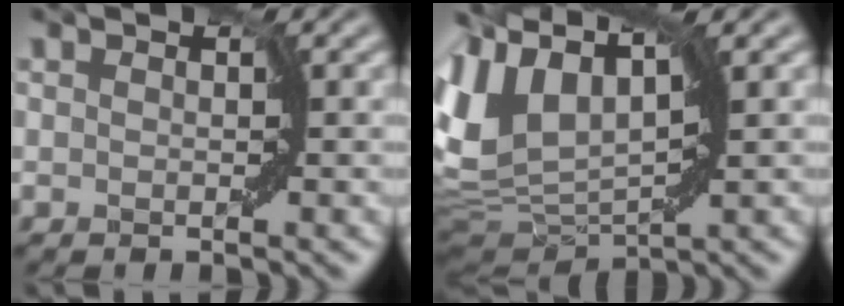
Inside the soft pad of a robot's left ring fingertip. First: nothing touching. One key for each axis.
{"total": 6.3, "fx": 3.5, "fy": 3.4, "fz": 4.1, "tx": -0.112, "ty": 0.007, "tz": 0.080}